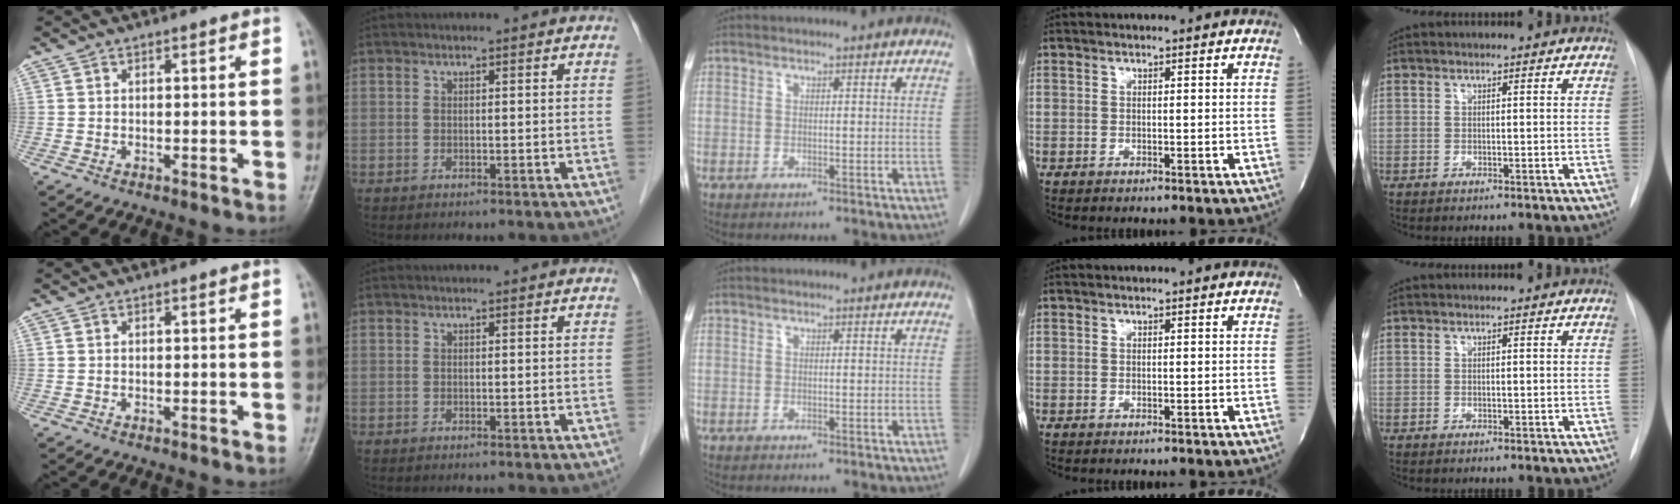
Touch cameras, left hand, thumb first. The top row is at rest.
{}